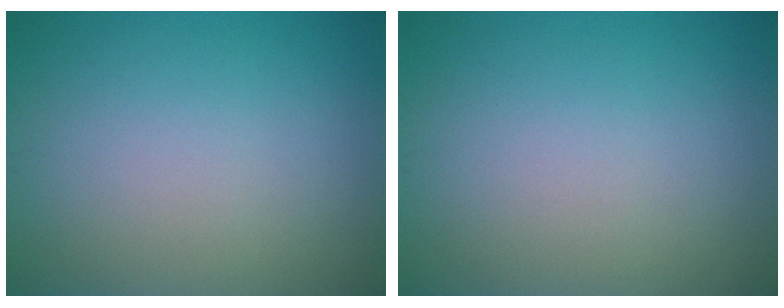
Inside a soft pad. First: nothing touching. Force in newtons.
{"total": 0.0}